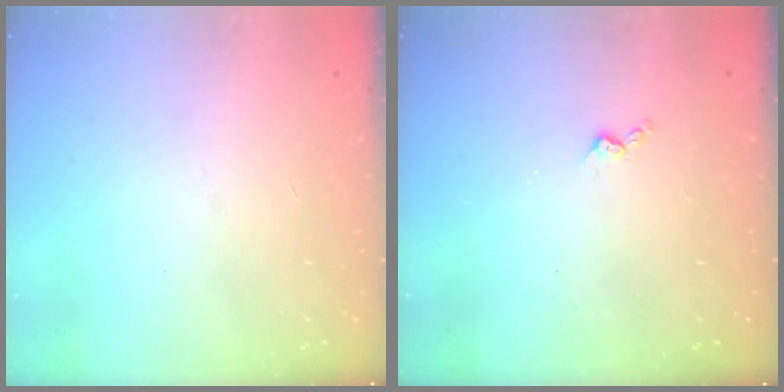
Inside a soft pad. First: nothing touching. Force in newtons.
{"total": 3.4, "press": 3.4, "slide": 0.6}